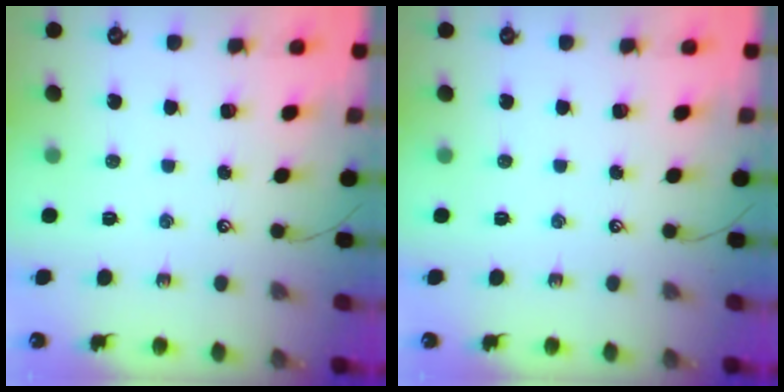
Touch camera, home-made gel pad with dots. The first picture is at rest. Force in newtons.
{"total": 0.0}